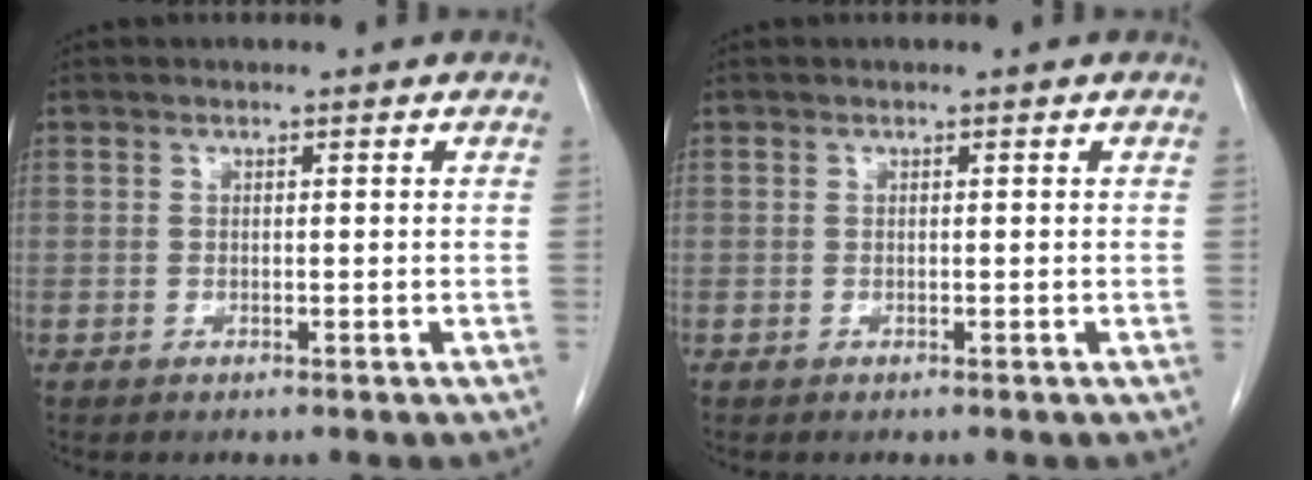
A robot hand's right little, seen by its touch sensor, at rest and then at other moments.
{"total": 0.0}